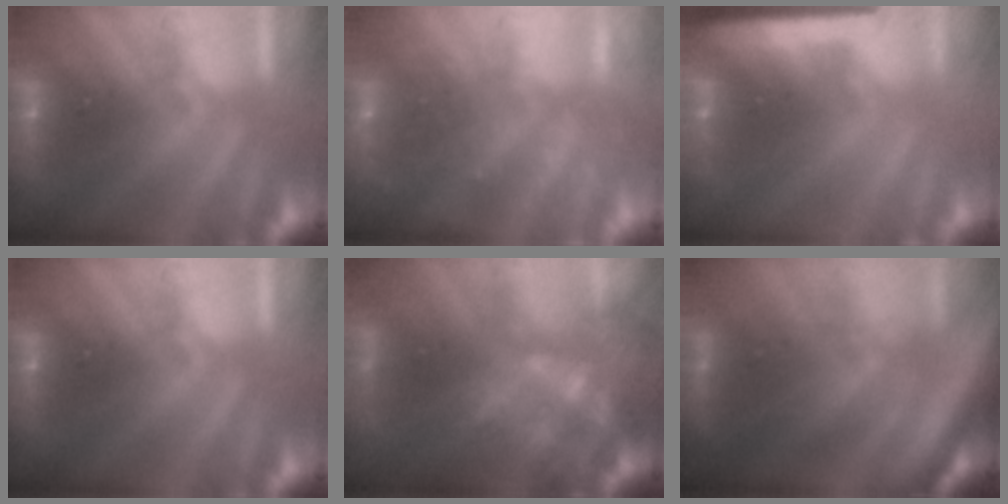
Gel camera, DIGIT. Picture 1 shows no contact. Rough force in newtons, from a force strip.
{"total": 2.2}
{"total": 9.0}
{"total": 0.0}
{"total": 13.2}
{"total": 7.0}